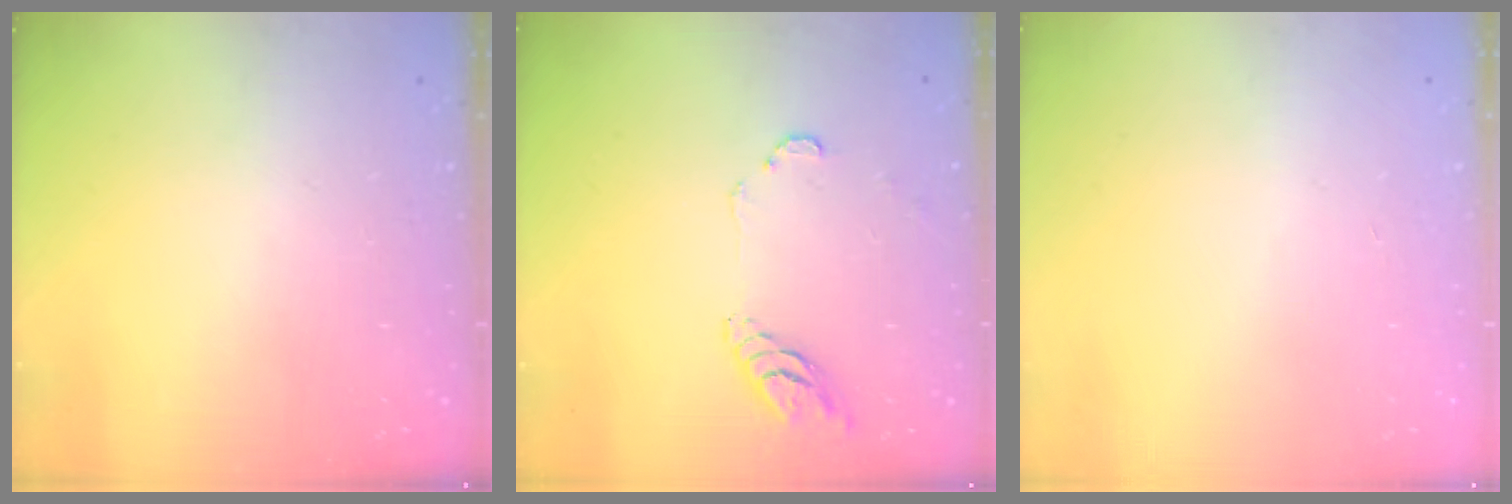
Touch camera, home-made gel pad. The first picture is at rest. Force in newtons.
{"total": 7.7, "press": 7.7, "slide": 0.6}
{"total": 0.0}